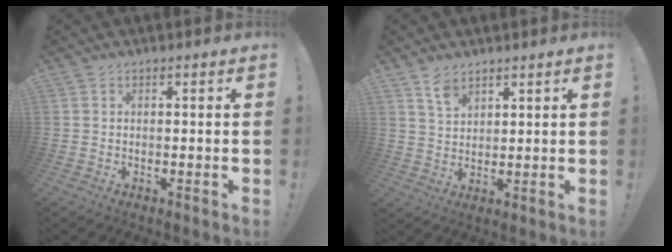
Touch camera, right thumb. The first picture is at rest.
{"total": 5.4, "force": [4.0, 3.0, 2.1], "torque": [-0.036, -0.023, 0.076]}